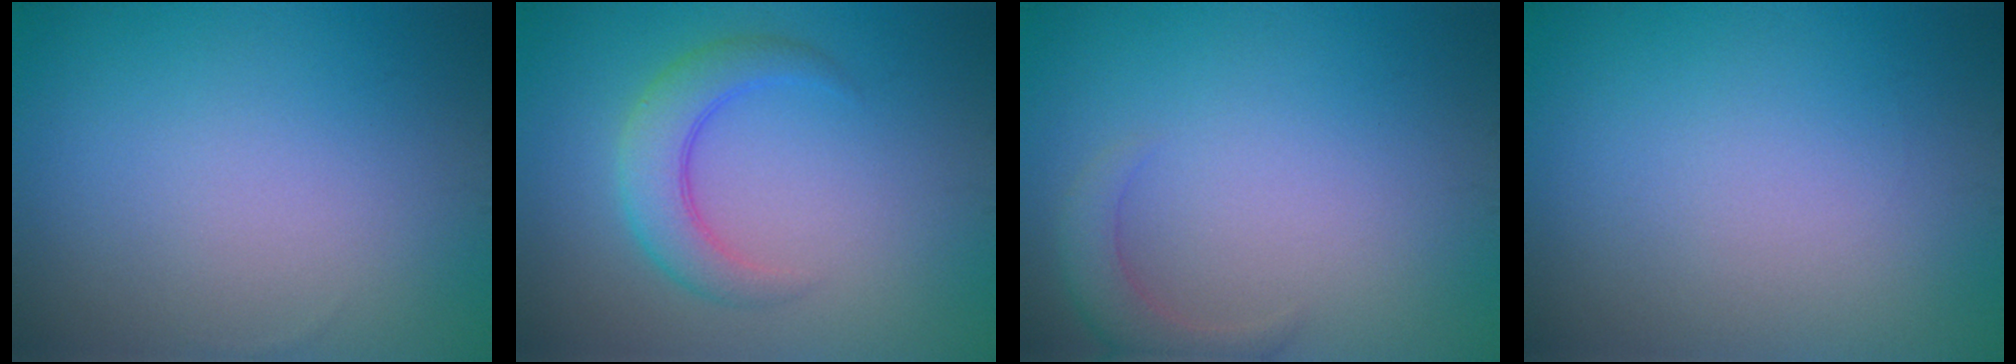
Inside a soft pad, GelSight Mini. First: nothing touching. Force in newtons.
{"total": 3.9, "press": 3.9, "slide": 0.2}
{"total": 2.5, "press": 2.5, "slide": 0.3}
{"total": 0.0}